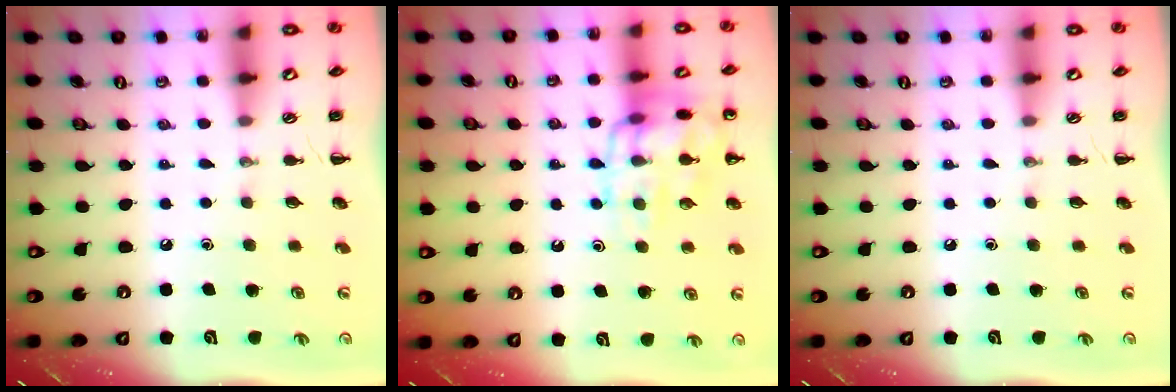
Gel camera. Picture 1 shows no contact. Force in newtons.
{"total": 14.0, "press": 14.0, "slide": 1.3}
{"total": 0.0}